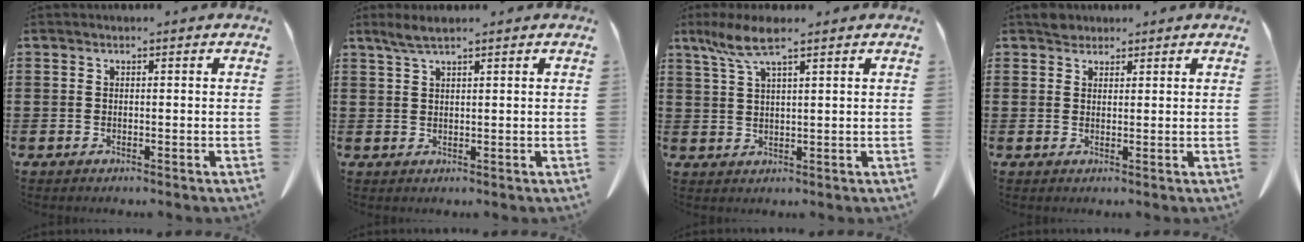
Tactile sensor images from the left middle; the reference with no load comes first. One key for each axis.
{"total": 2.6, "fx": 1.9, "fy": 0.3, "fz": 1.7, "tx": -0.037, "ty": 0.001, "tz": 0.034}
{"total": 5.9, "fx": 3.6, "fy": 1.1, "fz": 4.6, "tx": -0.104, "ty": -0.002, "tz": 0.061}
{"total": 2.0, "fx": 1.8, "fy": 0.9, "fz": 0.1, "tx": 0.000, "ty": -0.001, "tz": 0.035}